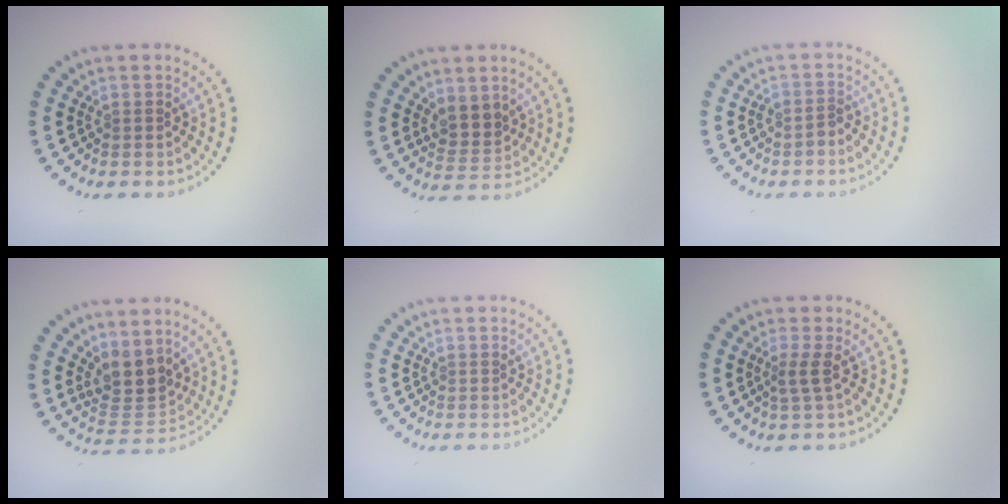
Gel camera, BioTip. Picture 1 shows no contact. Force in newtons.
{"total": 2.5, "press": 2.1, "slide": 1.3}
{"total": 1.0, "press": 0.8, "slide": 0.7}
{"total": 3.9, "press": 3.3, "slide": 2.1}
{"total": 0.0}
{"total": 1.7, "press": 1.2, "slide": 1.2}